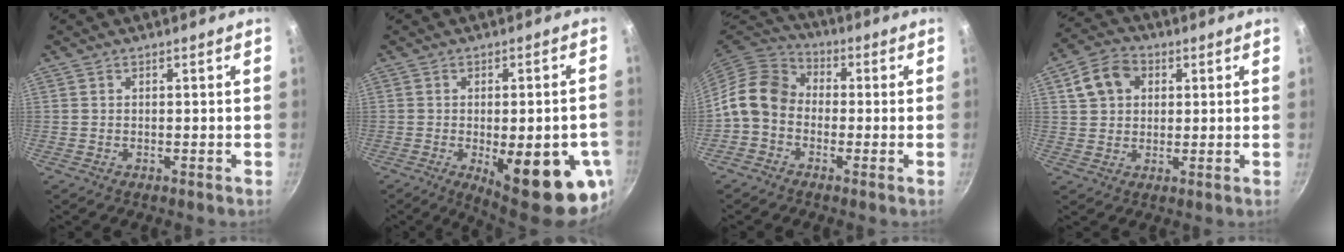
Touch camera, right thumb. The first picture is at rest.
{"total": 19.3, "force": [-5.9, 6.3, 17.2], "torque": [-0.196, -0.007, -0.067]}
{"total": 9.5, "force": [-1.6, 7.5, 5.5], "torque": [-0.081, 0.038, -0.057]}
{"total": 8.3, "force": [2.6, 6.5, 4.5], "torque": [-0.064, 0.013, 0.037]}